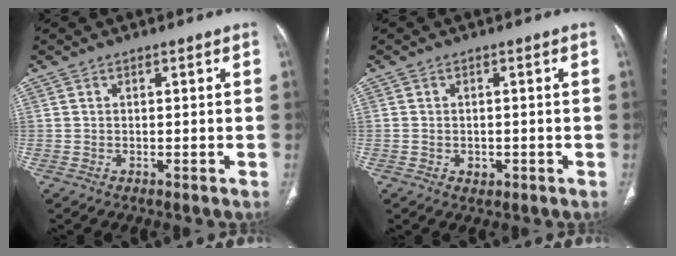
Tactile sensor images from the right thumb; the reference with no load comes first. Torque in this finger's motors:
{"motor_torque": [-0.52, 0.36, -0.45, 0.35, -0.03]}